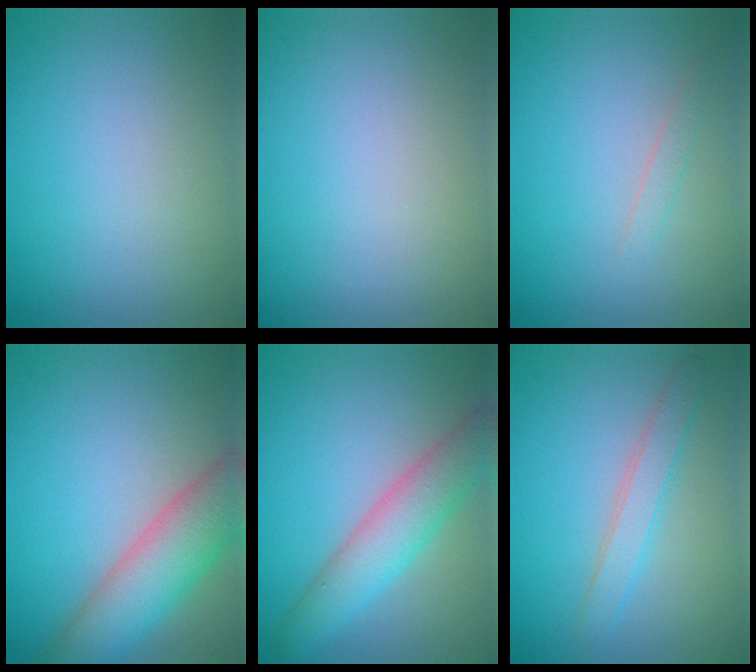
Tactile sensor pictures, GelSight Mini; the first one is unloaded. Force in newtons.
{"total": 0.0}
{"total": 0.8, "press": 0.8, "slide": 0.1}
{"total": 7.3, "press": 7.3, "slide": 0.4}
{"total": 5.3, "press": 5.3, "slide": 0.2}
{"total": 2.4, "press": 2.4, "slide": 0.2}